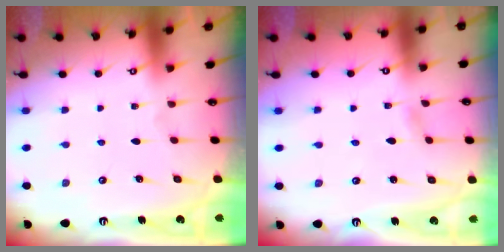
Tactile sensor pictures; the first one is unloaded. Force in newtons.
{"total": 2.1, "press": 2.1, "slide": 0.2}